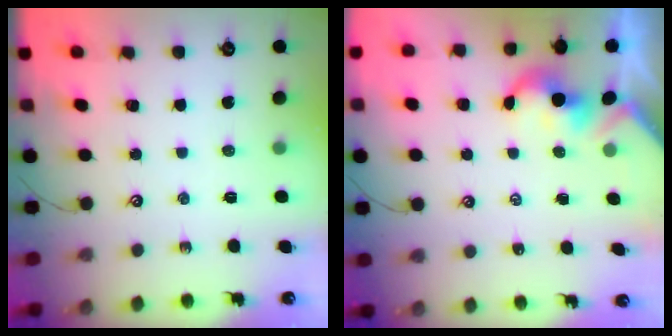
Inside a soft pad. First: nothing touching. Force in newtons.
{"total": 2.1, "press": 2.1, "slide": 0.2}